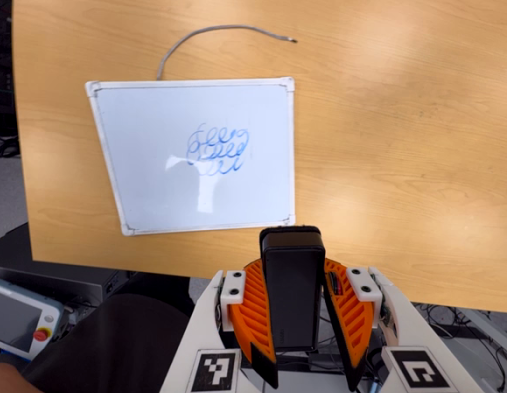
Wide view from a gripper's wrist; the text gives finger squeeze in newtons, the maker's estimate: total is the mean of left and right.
{"total": 10.5, "left": 9.1, "right": 11.9}